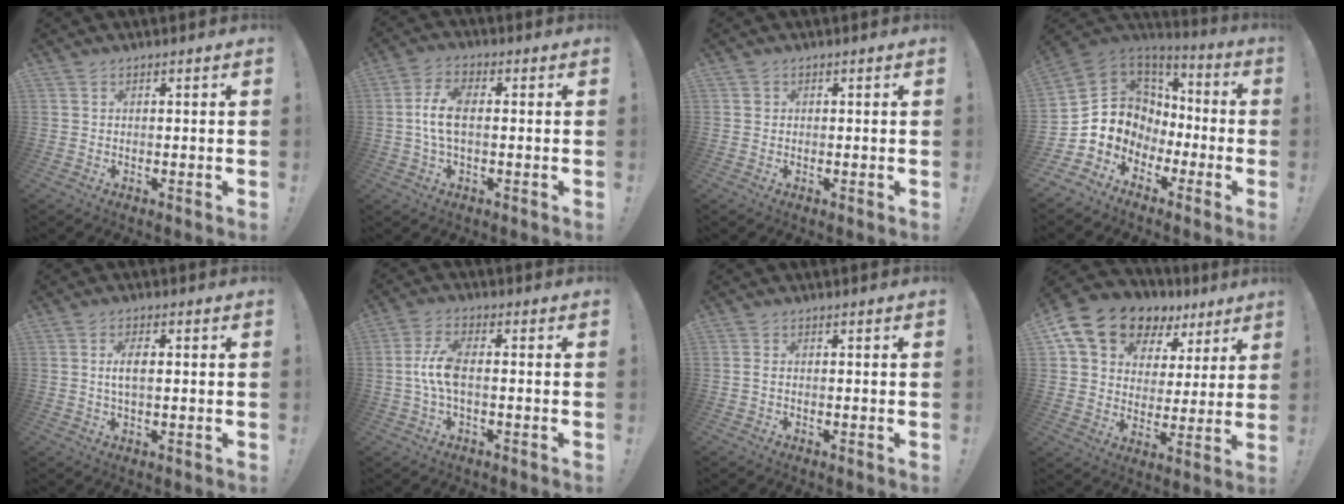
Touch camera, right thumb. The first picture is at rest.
{"total": 8.1, "force": [0.0, 4.0, 7.1], "torque": [-0.147, 0.000, 0.000]}
{"total": 0.9, "force": [0.4, 0.8, 0.1], "torque": [0.004, 0.000, 0.007]}
{"total": 8.4, "force": [-0.4, 8.2, 1.8], "torque": [-0.028, -0.017, 0.017]}
{"total": 4.6, "force": [0.4, 1.9, 4.1], "torque": [-0.070, 0.005, 0.004]}
{"total": 8.4, "force": [-0.8, 3.2, 7.7], "torque": [-0.169, -0.001, -0.015]}
{"total": 1.0, "force": [-0.2, 0.3, 1.0], "torque": [-0.026, 0.005, -0.003]}
{"total": 14.4, "force": [9.3, 9.3, 5.9], "torque": [-0.102, -0.058, 0.176]}